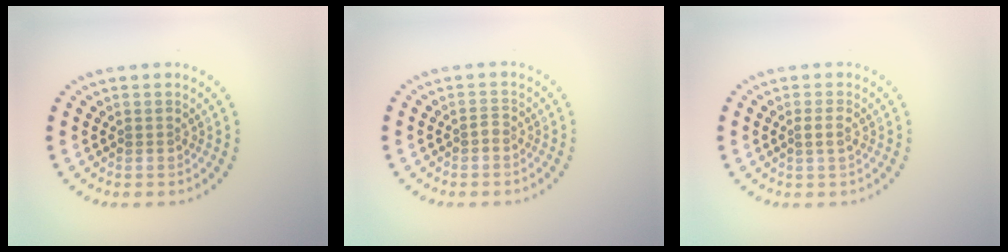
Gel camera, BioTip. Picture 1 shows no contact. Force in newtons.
{"total": 0.6, "press": 0.5, "slide": 0.3}
{"total": 1.2, "press": 1.0, "slide": 0.6}